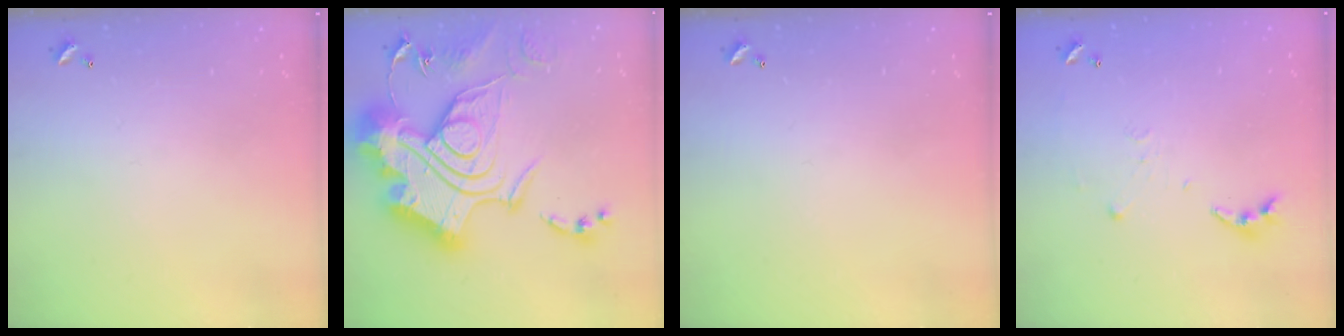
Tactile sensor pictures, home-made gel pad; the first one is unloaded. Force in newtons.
{"total": 1.1, "press": 1.1, "slide": 0.0}
{"total": 0.0}
{"total": 5.8, "press": 5.8, "slide": 0.6}